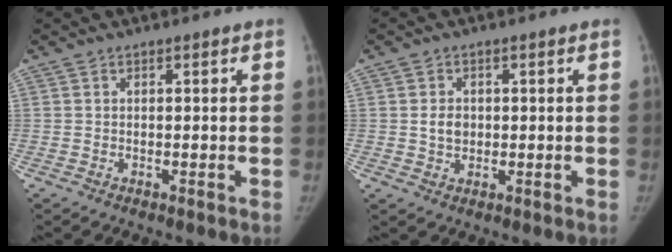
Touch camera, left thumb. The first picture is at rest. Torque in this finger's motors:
{"motor_torque": [-0.10, -0.02, 0.60, -0.48, -0.01]}